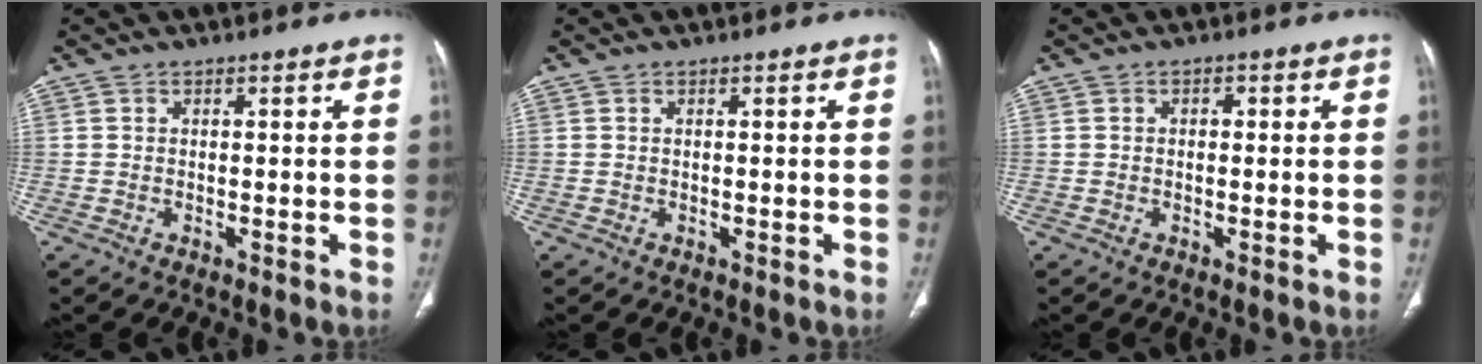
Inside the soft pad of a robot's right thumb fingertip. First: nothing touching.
{"total": 0.0}
{"total": 1.0, "force": [0.1, 0.7, 0.6], "torque": [-0.001, 0.003, -0.003]}